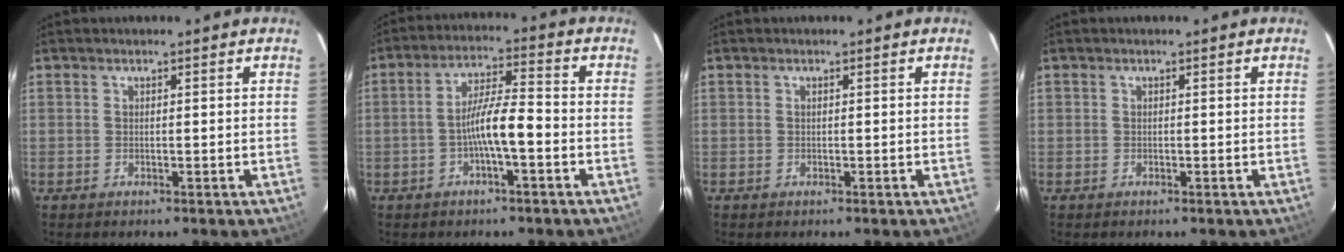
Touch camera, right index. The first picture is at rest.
{"total": 7.1, "force": [-2.5, 0.8, 6.6], "torque": [-0.127, 0.009, -0.043]}
{"total": 0.0}
{"total": 0.0}